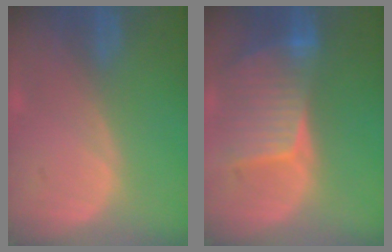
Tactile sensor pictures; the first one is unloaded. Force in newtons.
{"total": 8.4, "press": 7.6, "slide": 3.4}